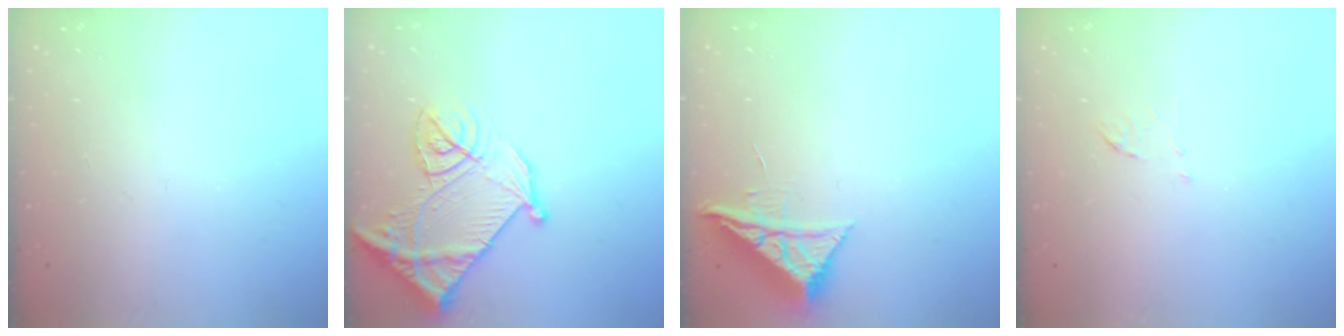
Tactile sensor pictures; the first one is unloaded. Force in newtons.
{"total": 17.4, "press": 17.3, "slide": 1.8}
{"total": 7.1, "press": 7.1, "slide": 0.2}
{"total": 5.3, "press": 5.2, "slide": 0.5}